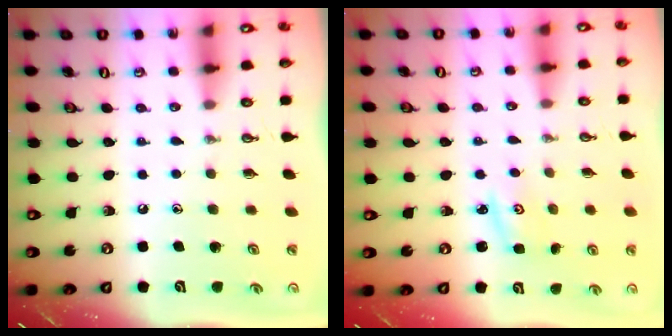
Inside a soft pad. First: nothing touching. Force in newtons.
{"total": 2.8, "press": 2.8, "slide": 0.4}